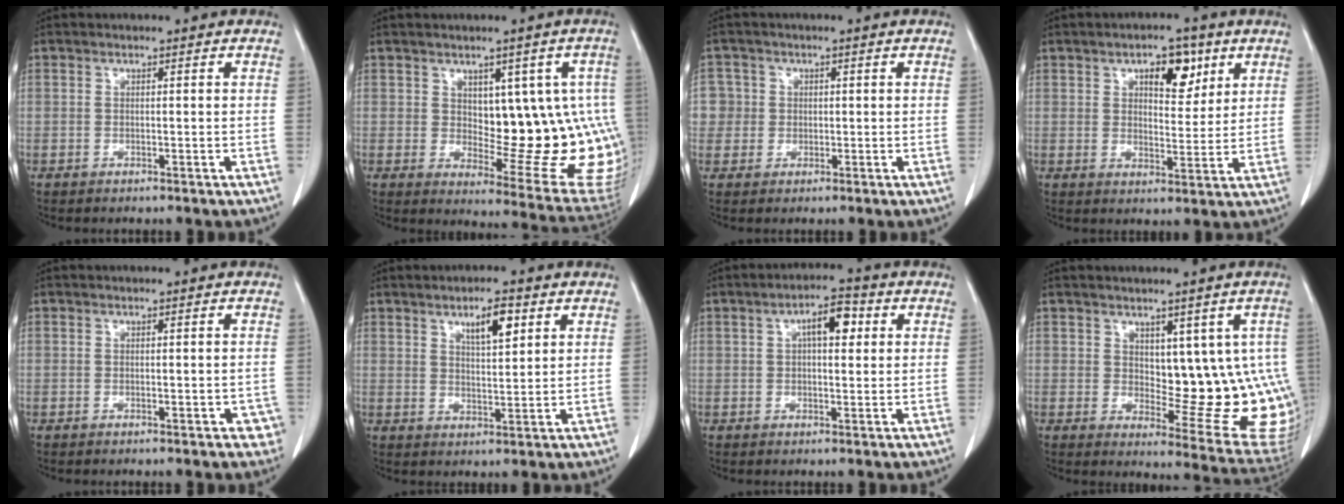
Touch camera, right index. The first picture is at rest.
{"total": 16.2, "force": [1.1, 7.2, 14.4], "torque": [-0.133, 0.015, 0.035]}
{"total": 3.7, "force": [0.4, 3.7, -0.2], "torque": [0.019, 0.015, 0.009]}
{"total": 6.9, "force": [3.6, 3.2, 5.0], "torque": [-0.069, 0.004, 0.054]}
{"total": 2.6, "force": [-1.1, 1.1, 2.1], "torque": [-0.010, 0.007, -0.007]}
{"total": 5.5, "force": [2.9, 1.4, 4.5], "torque": [-0.075, -0.001, 0.050]}
{"total": 5.6, "force": [1.6, 2.1, 5.0], "torque": [-0.081, 0.016, 0.023]}
{"total": 13.0, "force": [1.4, 6.1, 11.4], "torque": [-0.118, -0.001, 0.033]}